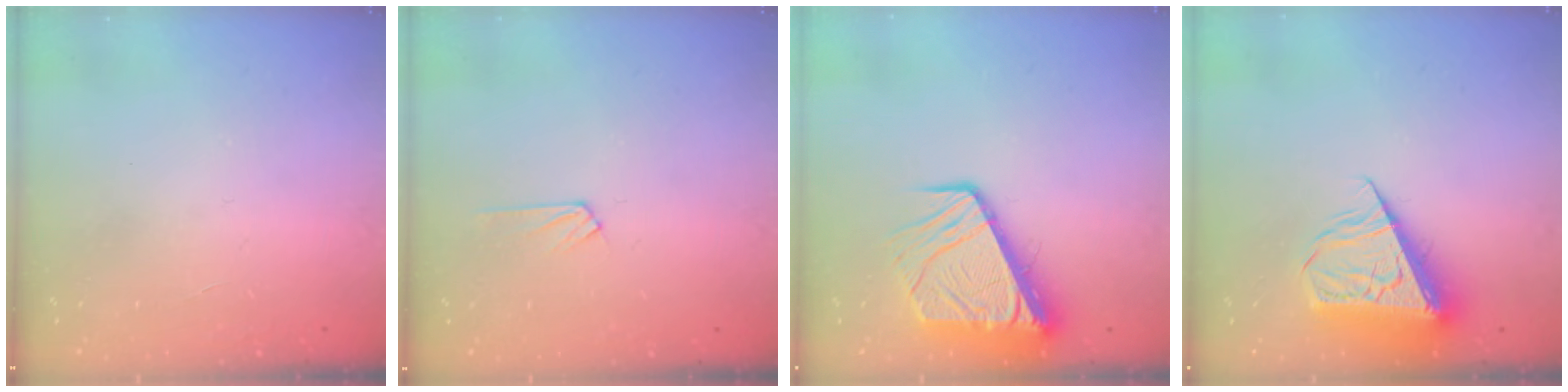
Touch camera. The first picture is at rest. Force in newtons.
{"total": 3.8, "press": 3.7, "slide": 0.6}
{"total": 10.6, "press": 10.5, "slide": 1.4}
{"total": 10.1, "press": 10.1, "slide": 1.3}